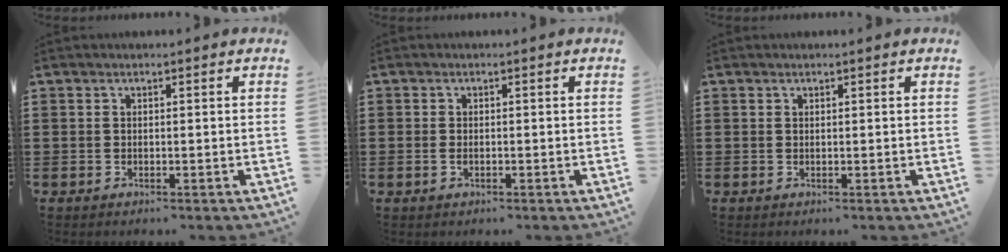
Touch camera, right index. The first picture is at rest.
{"total": 1.0, "force": [-0.2, 0.5, 0.8], "torque": [-0.017, 0.000, -0.005]}
{"total": 0.0}